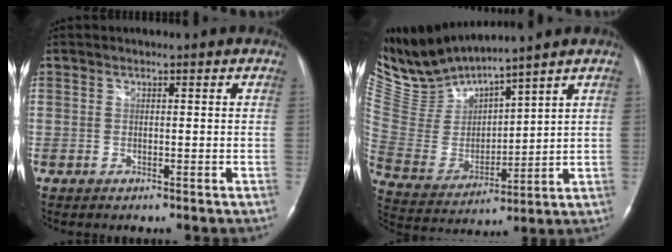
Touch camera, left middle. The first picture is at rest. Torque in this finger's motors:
{"motor_torque": [0.14, -0.58, -0.09, -0.01]}